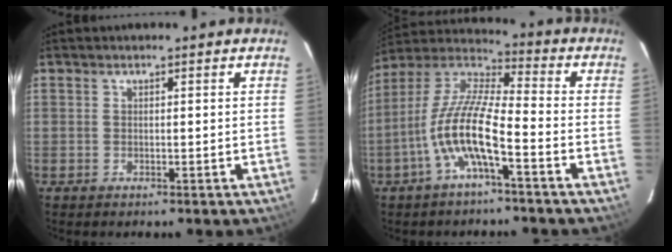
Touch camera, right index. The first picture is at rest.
{"total": 12.2, "force": [-5.0, 2.2, 10.9], "torque": [-0.225, 0.003, -0.102]}